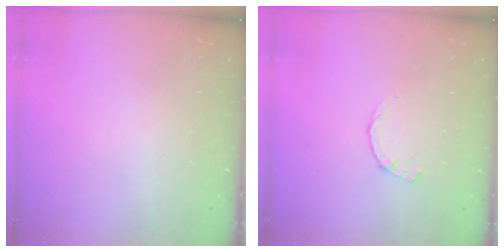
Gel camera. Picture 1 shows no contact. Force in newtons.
{"total": 1.2, "press": 1.1, "slide": 0.3}